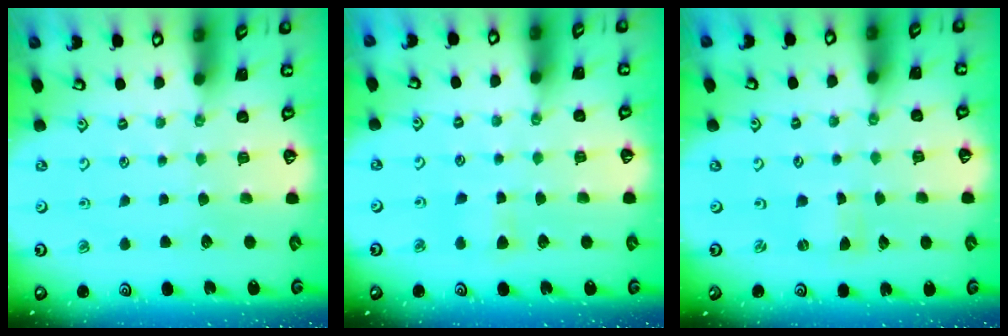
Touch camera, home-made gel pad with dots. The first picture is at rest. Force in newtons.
{"total": 4.1, "press": 4.0, "slide": 0.8}
{"total": 0.0}